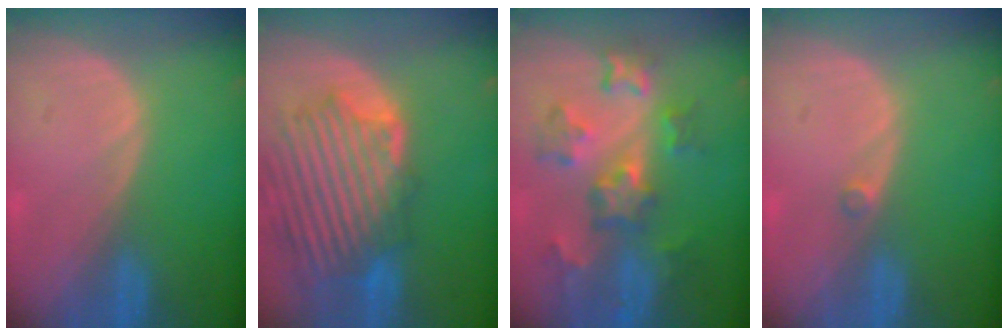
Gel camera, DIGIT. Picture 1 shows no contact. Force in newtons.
{"total": 12.0, "press": 11.3, "slide": 4.1}
{"total": 8.6, "press": 7.8, "slide": 3.8}
{"total": 1.0, "press": 0.8, "slide": 0.5}